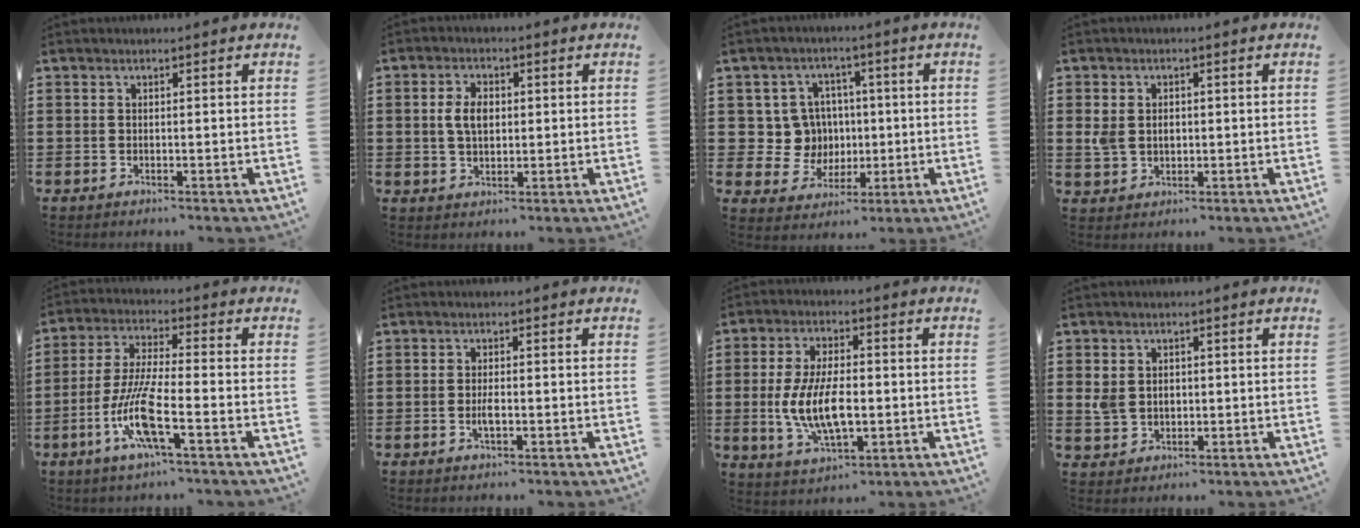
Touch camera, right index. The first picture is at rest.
{"total": 4.3, "force": [0.4, 2.5, 3.5], "torque": [-0.080, 0.009, 0.004]}
{"total": 7.3, "force": [0.8, 7.0, 1.9], "torque": [-0.055, 0.011, 0.018]}
{"total": 3.2, "force": [0.2, 2.5, 2.0], "torque": [-0.052, 0.007, 0.000]}
{"total": 10.0, "force": [-4.3, 1.6, 8.9], "torque": [-0.198, -0.018, -0.085]}
{"total": 2.2, "force": [-0.6, 0.5, 2.1], "torque": [-0.039, -0.004, -0.010]}
{"total": 9.8, "force": [-1.3, 4.6, 8.5], "torque": [-0.189, -0.005, -0.027]}
{"total": 3.3, "force": [0.4, 2.8, 1.7], "torque": [-0.049, 0.008, 0.002]}